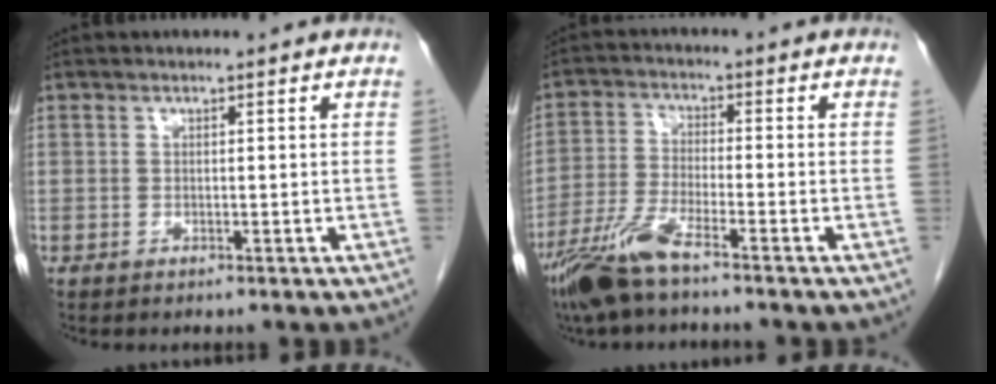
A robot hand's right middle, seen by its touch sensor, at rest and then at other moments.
{"total": 8.1, "force": [-5.9, 0.5, 5.6], "torque": [-0.125, -0.022, -0.120]}